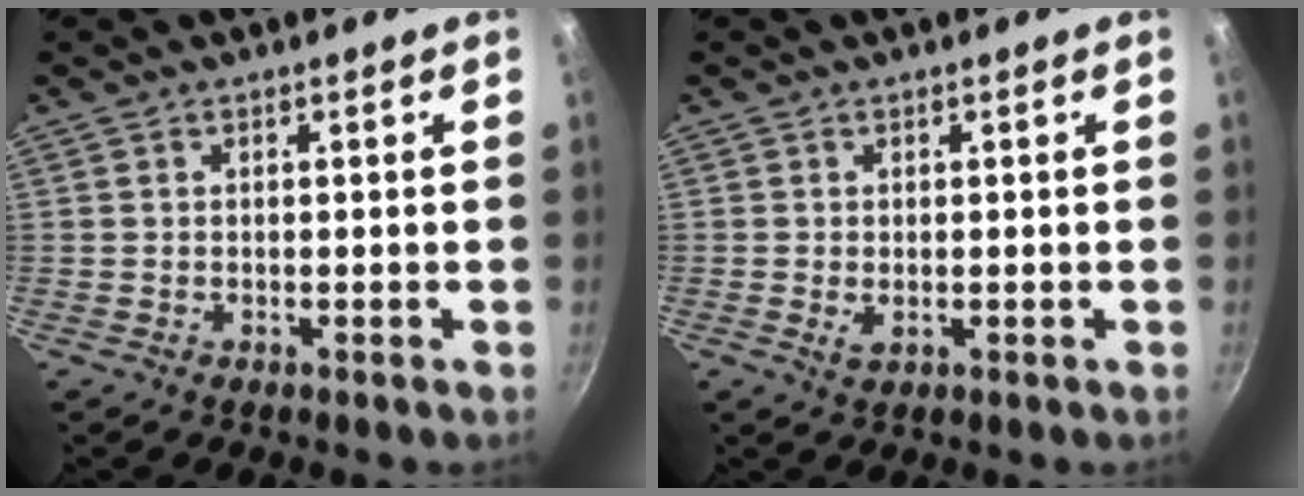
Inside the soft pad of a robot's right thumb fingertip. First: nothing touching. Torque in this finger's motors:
{"motor_torque": [-0.49, 0.24, -0.39, 0.43, 0.05]}